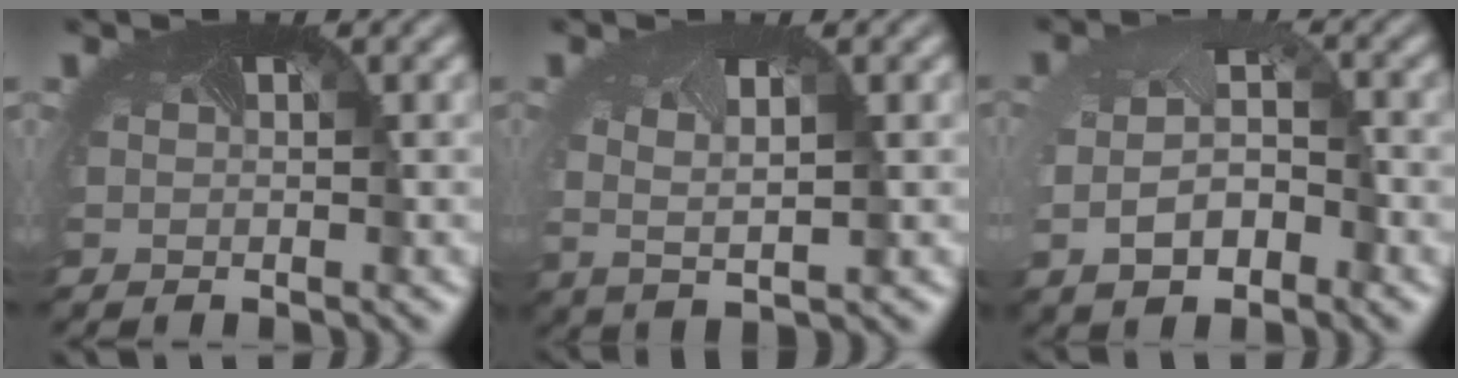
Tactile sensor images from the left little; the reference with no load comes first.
{"total": 1.5, "force": [0.1, 0.1, 1.5], "torque": [-0.051, -0.010, -0.002]}
{"total": 4.3, "force": [-1.2, 2.4, 3.4], "torque": [-0.082, -0.008, -0.026]}